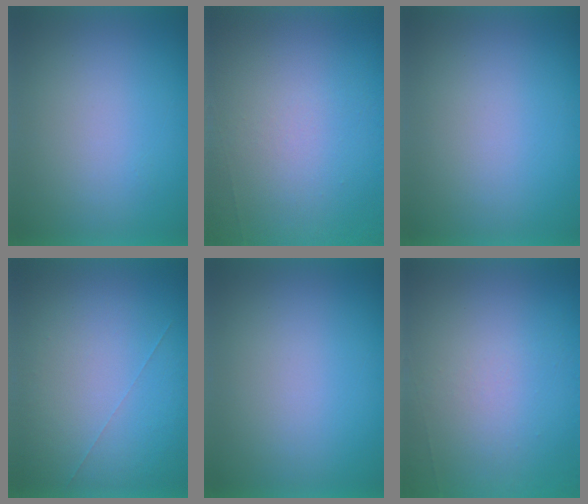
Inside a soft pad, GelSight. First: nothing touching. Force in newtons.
{"total": 5.6}
{"total": 0.0}
{"total": 1.0}
{"total": 0.0}
{"total": 5.6}